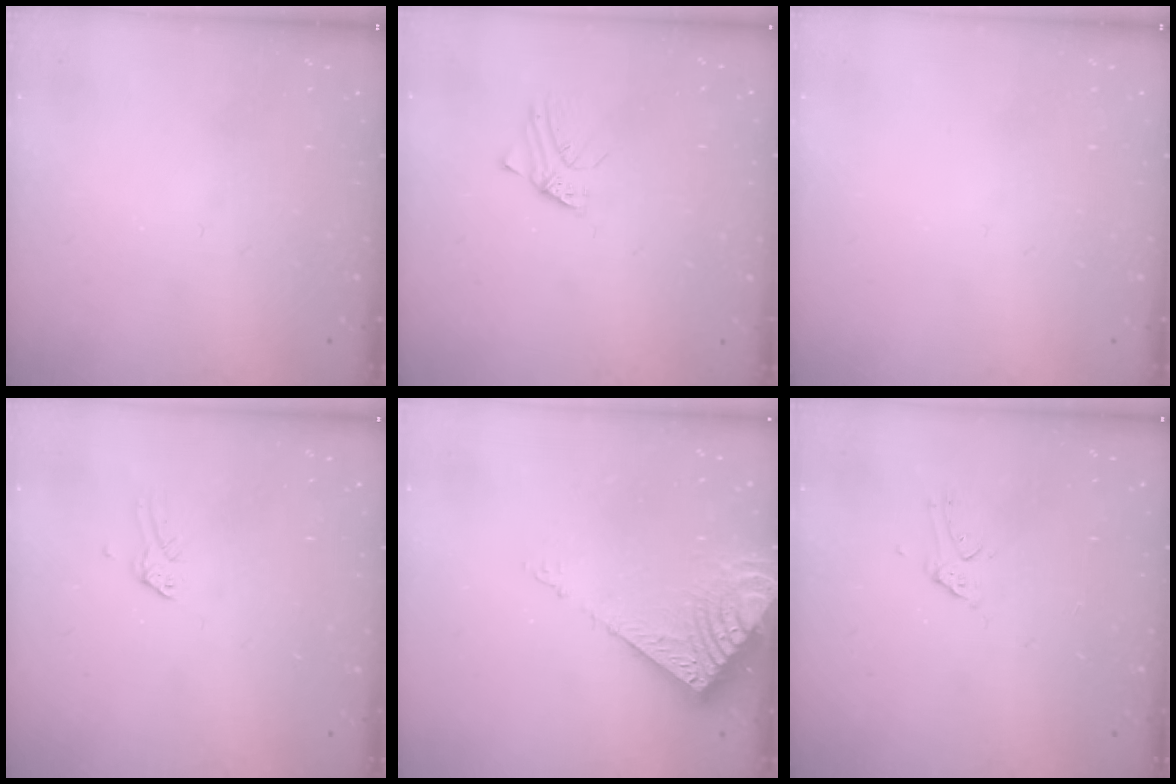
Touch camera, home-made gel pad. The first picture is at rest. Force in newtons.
{"total": 1.5, "press": 1.4, "slide": 0.1}
{"total": 0.0}
{"total": 0.0}
{"total": 9.4, "press": 9.4, "slide": 1.2}
{"total": 1.6, "press": 1.5, "slide": 0.1}